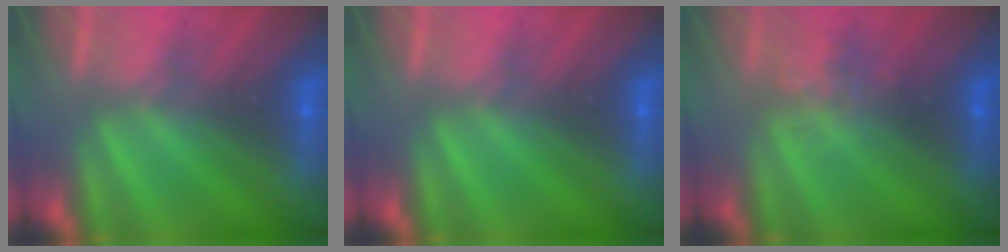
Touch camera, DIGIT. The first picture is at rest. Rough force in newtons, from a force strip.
{"total": 0.0}
{"total": 2.0}